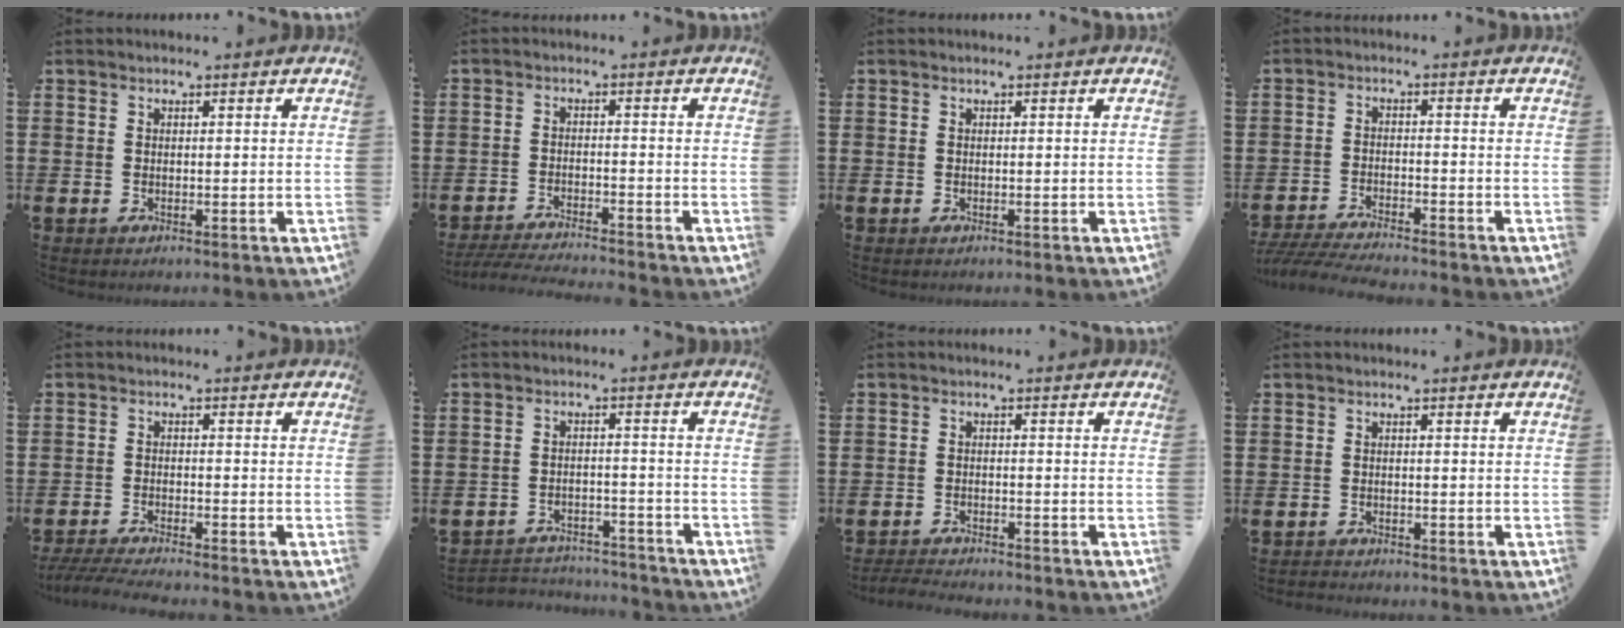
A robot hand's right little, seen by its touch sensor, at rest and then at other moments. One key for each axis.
{"total": 3.1, "fx": -3.0, "fy": -0.2, "fz": 0.7, "tx": -0.011, "ty": -0.001, "tz": -0.060}
{"total": 0.0}
{"total": 3.8, "fx": -3.7, "fy": -0.1, "fz": 1.0, "tx": -0.022, "ty": -0.007, "tz": -0.074}
{"total": 2.8, "fx": -2.5, "fy": -0.1, "fz": 1.2, "tx": -0.018, "ty": -0.002, "tz": -0.047}
{"total": 3.2, "fx": -3.1, "fy": 0.6, "fz": 0.0, "tx": -0.007, "ty": 0.004, "tz": -0.068}
{"total": 2.0, "fx": -2.0, "fy": 0.0, "fz": 0.1, "tx": -0.004, "ty": 0.002, "tz": -0.043}
{"total": 0.8, "fx": -0.8, "fy": 0.1, "fz": -0.1, "tx": -0.001, "ty": 0.000, "tz": -0.017}